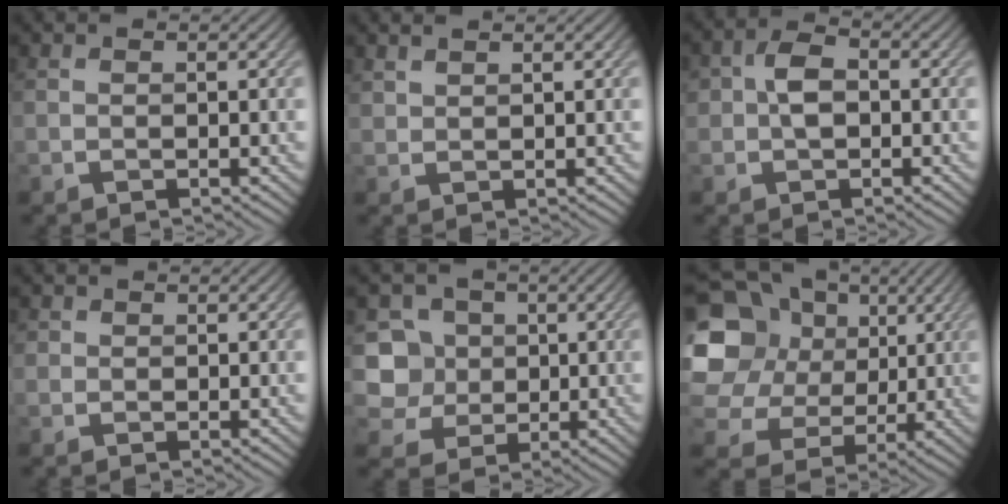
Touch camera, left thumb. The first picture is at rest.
{"total": 1.2, "force": [1.1, 0.2, 0.4], "torque": [-0.012, 0.002, 0.028]}
{"total": 4.2, "force": [-0.2, 3.0, 2.9], "torque": [-0.053, 0.005, -0.012]}
{"total": 1.0, "force": [0.3, 0.9, 0.2], "torque": [0.001, -0.002, 0.002]}
{"total": 8.0, "force": [0.8, 7.4, 3.0], "torque": [-0.105, 0.008, -0.008]}
{"total": 15.0, "force": [4.5, 12.1, 7.6], "torque": [-0.236, 0.041, 0.084]}